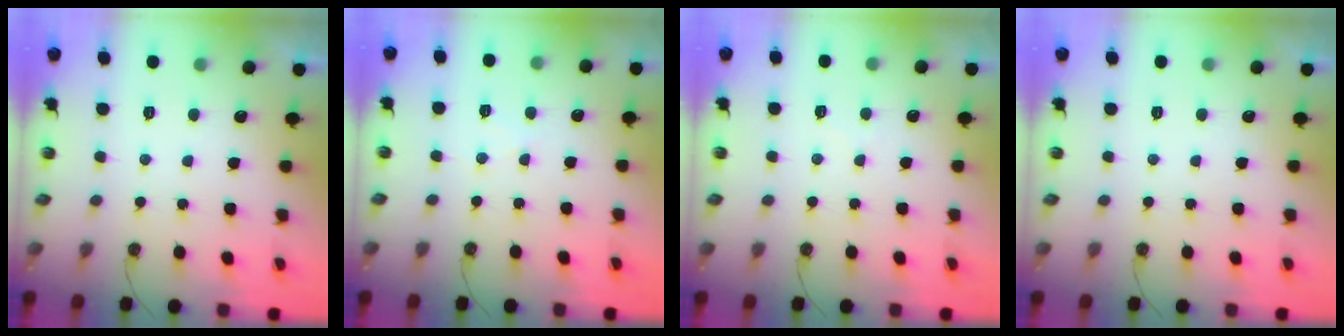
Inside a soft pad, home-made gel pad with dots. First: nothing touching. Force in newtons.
{"total": 5.2, "press": 5.1, "slide": 0.8}
{"total": 2.7, "press": 2.7, "slide": 0.3}
{"total": 0.0}